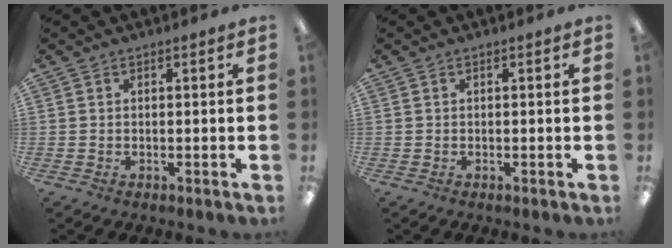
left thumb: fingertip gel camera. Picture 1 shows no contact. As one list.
[{"total": 0.0}]